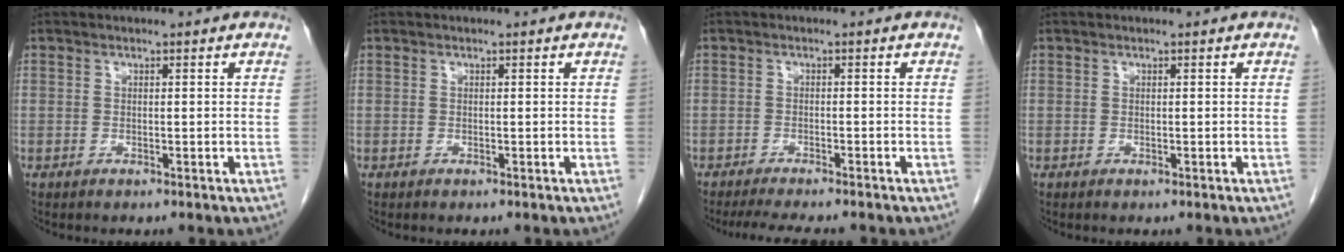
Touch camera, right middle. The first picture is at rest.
{"total": 0.0}
{"total": 6.9, "force": [-5.9, 0.9, 3.3], "torque": [-0.047, -0.014, -0.090]}
{"total": 0.0}